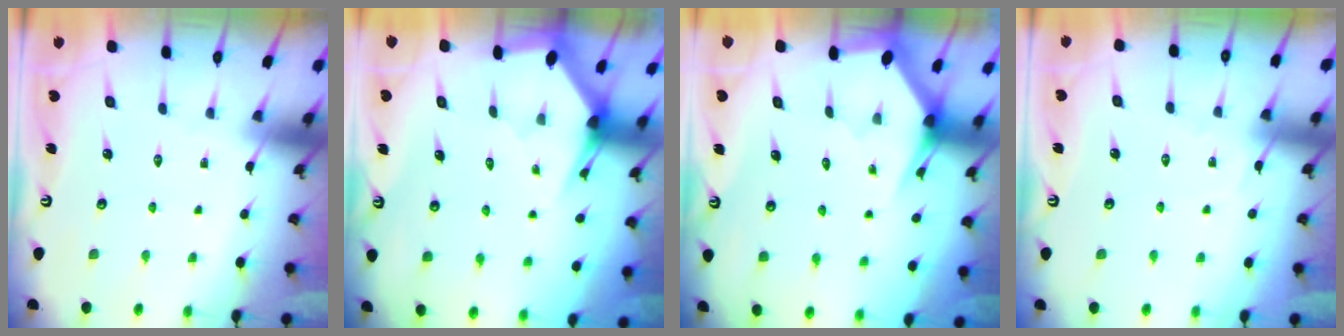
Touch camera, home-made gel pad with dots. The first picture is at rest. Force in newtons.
{"total": 2.9, "press": 2.9, "slide": 0.1}
{"total": 3.2, "press": 3.2, "slide": 0.1}
{"total": 4.1, "press": 4.1, "slide": 0.5}